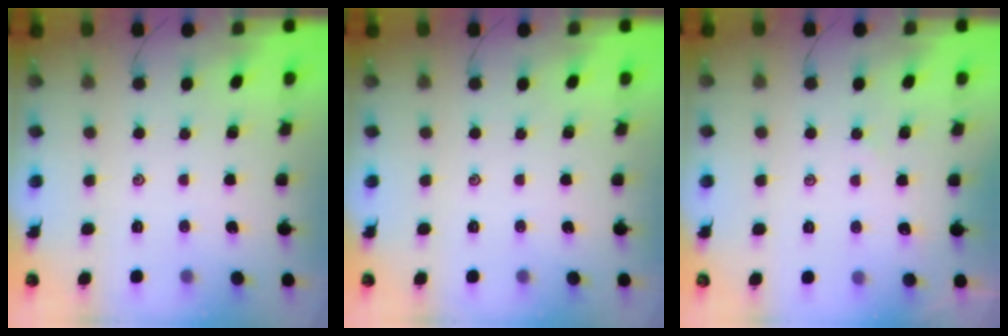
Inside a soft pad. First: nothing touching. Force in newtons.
{"total": 0.0}
{"total": 1.8, "press": 1.8, "slide": 0.3}